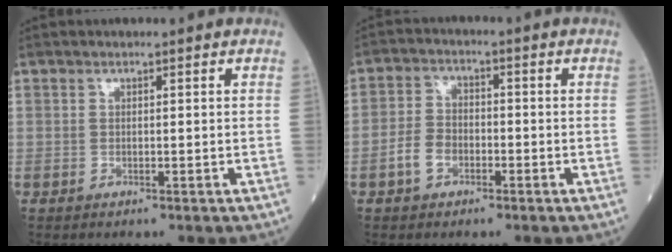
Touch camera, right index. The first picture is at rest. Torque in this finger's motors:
{"motor_torque": [0.10, -0.12, 0.31, 0.04]}